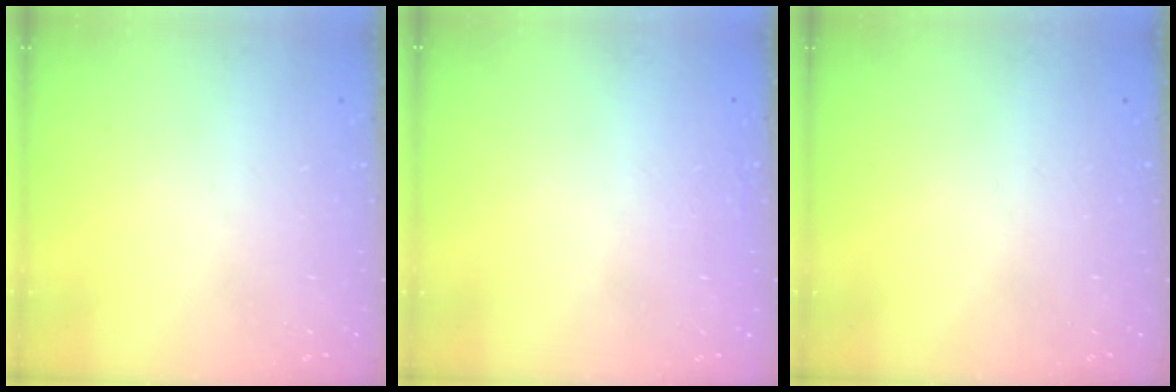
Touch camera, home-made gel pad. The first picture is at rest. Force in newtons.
{"total": 1.6, "press": 1.6, "slide": 0.0}
{"total": 0.0}